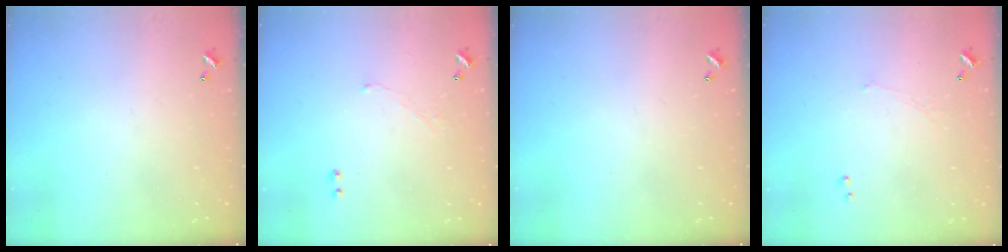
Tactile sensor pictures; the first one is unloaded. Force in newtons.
{"total": 2.5, "press": 2.4, "slide": 0.7}
{"total": 0.0}
{"total": 0.9, "press": 0.7, "slide": 0.5}